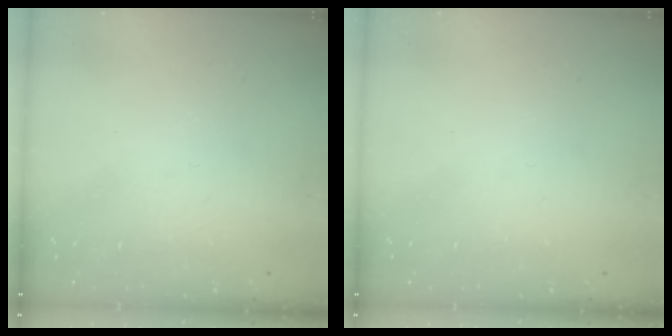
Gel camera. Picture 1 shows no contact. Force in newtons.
{"total": 0.0}